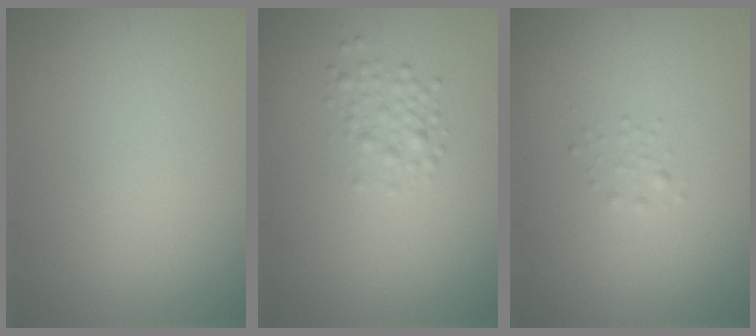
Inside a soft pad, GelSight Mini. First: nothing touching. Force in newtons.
{"total": 1.6, "press": 1.6, "slide": 0.1}
{"total": 0.7, "press": 0.7, "slide": 0.0}